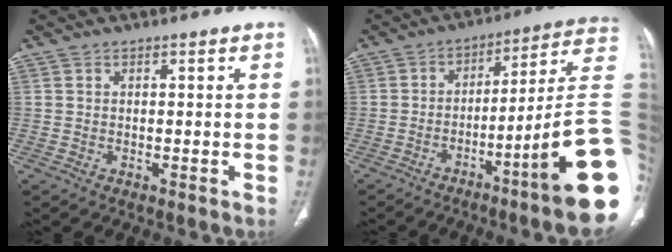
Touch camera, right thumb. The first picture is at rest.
{"total": 20.7, "force": [-6.1, 0.8, 19.8], "torque": [-0.208, 0.033, -0.094]}